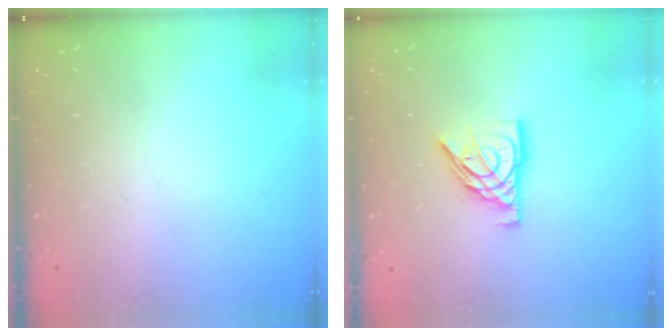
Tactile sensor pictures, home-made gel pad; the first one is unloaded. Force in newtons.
{"total": 10.7, "press": 10.6, "slide": 1.2}